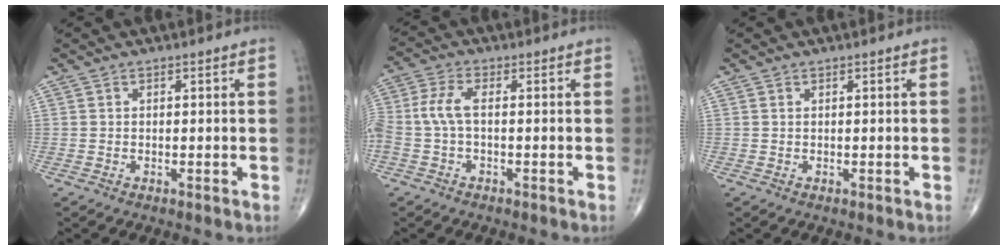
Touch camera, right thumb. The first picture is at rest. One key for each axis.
{"total": 5.6, "fx": -0.6, "fy": 2.5, "fz": 5.1, "tx": -0.135, "ty": 0.016, "tz": -0.017}
{"total": 0.0}